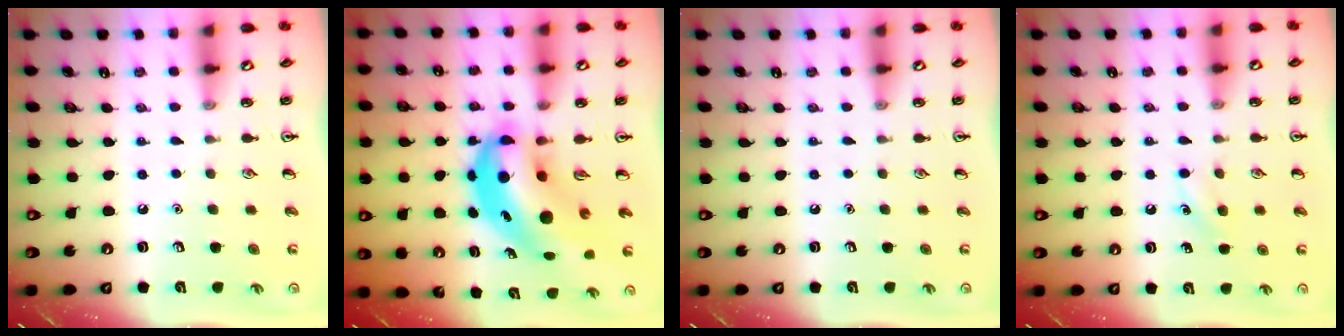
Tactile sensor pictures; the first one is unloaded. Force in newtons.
{"total": 12.5, "press": 12.0, "slide": 3.5}
{"total": 0.0}
{"total": 6.5, "press": 6.2, "slide": 1.9}